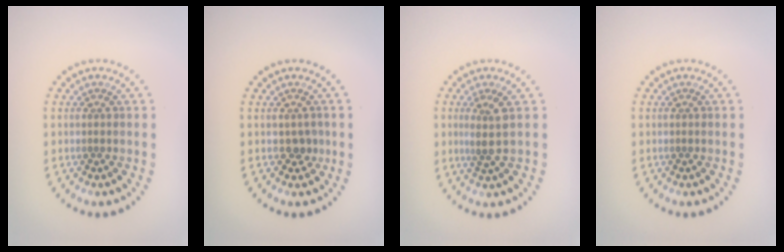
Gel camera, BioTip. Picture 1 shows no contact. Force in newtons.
{"total": 1.1, "press": 1.0, "slide": 0.4}
{"total": 2.3, "press": 1.7, "slide": 1.5}
{"total": 0.0}